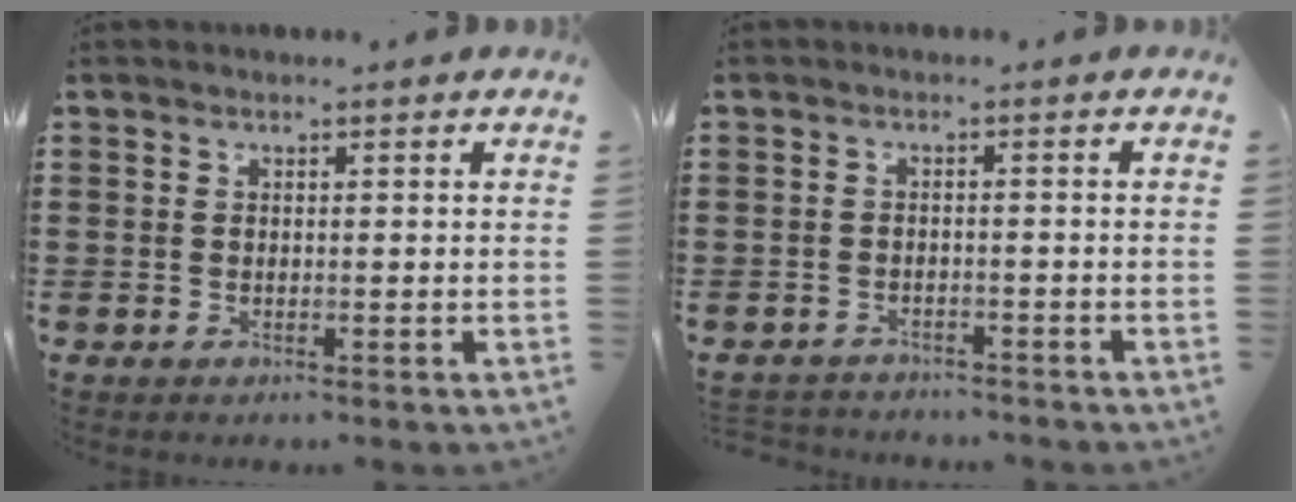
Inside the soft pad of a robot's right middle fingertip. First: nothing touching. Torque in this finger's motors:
{"motor_torque": [0.15, 0.03, 0.03, 0.00]}